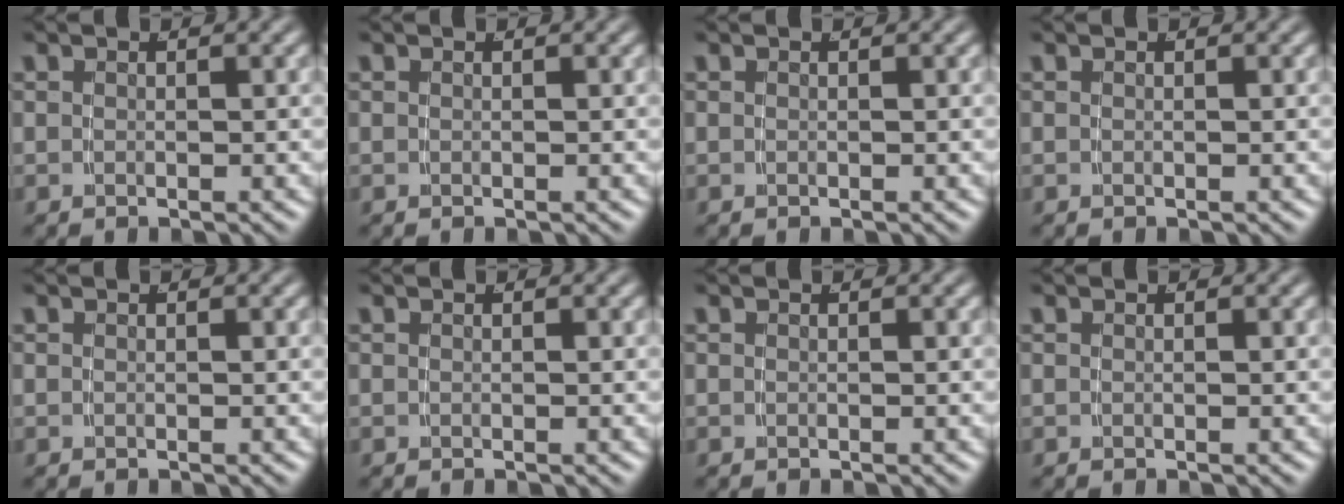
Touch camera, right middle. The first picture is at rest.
{"total": 0.0}
{"total": 0.0}
{"total": 0.0}
{"total": 0.0}
{"total": 0.0}
{"total": 0.0}
{"total": 0.0}